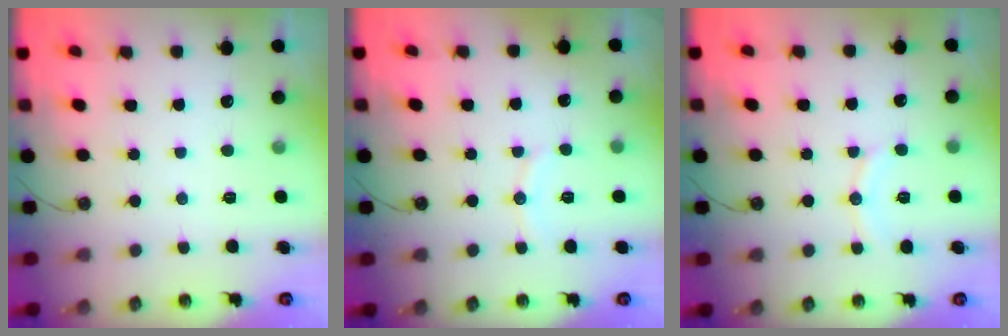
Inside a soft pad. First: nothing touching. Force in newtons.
{"total": 5.1, "press": 5.0, "slide": 0.5}
{"total": 7.4, "press": 7.4, "slide": 0.7}